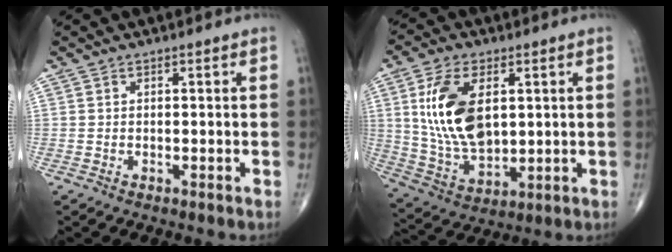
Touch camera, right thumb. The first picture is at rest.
{"total": 15.7, "force": [3.4, 8.8, 12.6], "torque": [-0.234, -0.013, 0.075]}